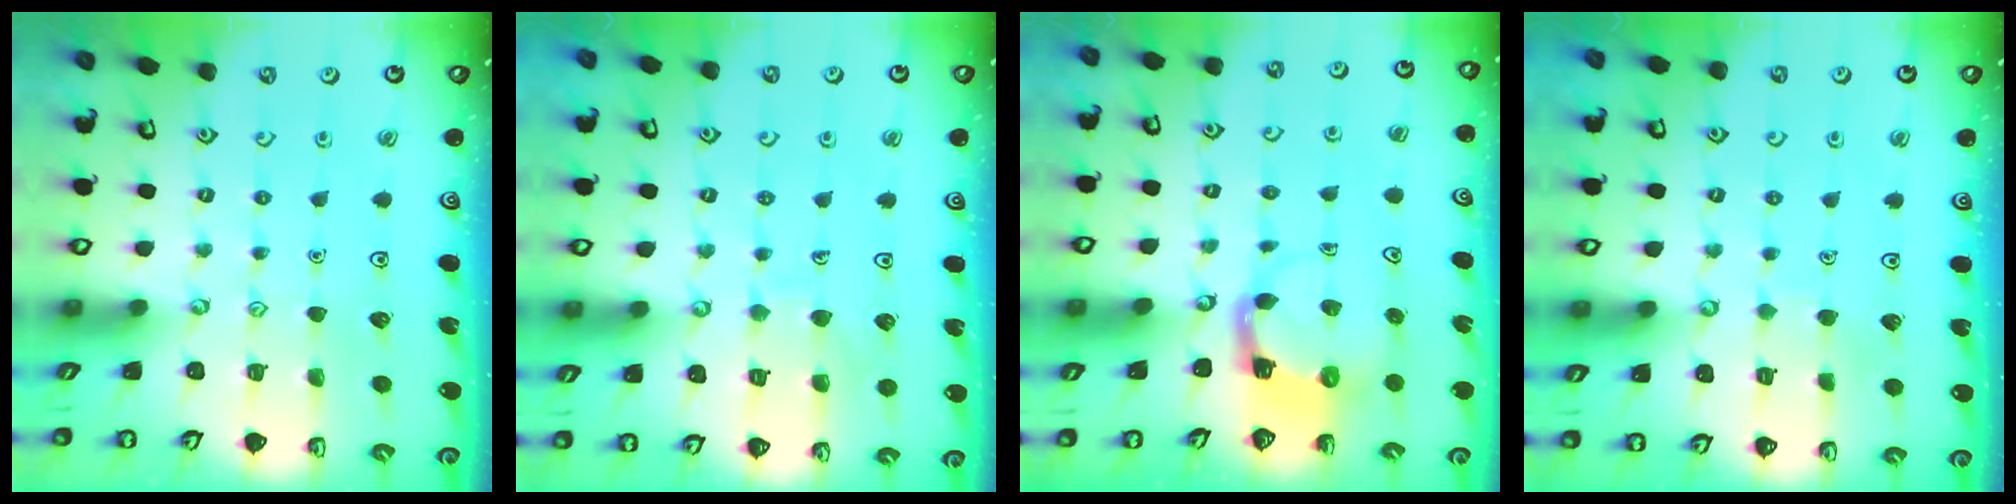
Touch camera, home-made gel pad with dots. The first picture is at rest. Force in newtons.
{"total": 6.6, "press": 6.6, "slide": 0.6}
{"total": 3.7, "press": 3.7, "slide": 0.6}
{"total": 3.0, "press": 3.0, "slide": 0.2}